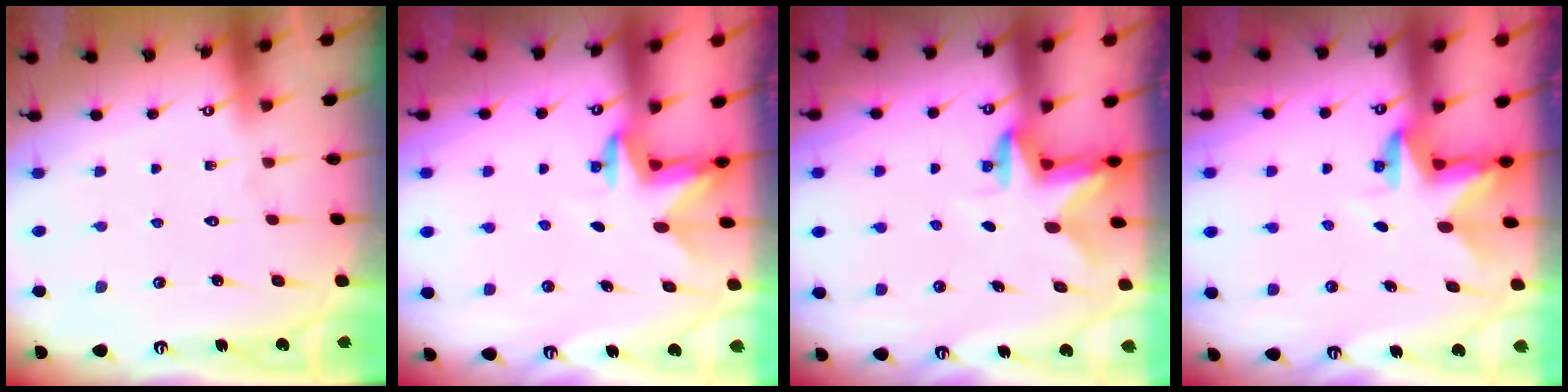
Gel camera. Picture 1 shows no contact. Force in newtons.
{"total": 2.7, "press": 2.6, "slide": 0.6}
{"total": 2.7, "press": 2.7, "slide": 0.5}
{"total": 2.8, "press": 2.8, "slide": 0.2}